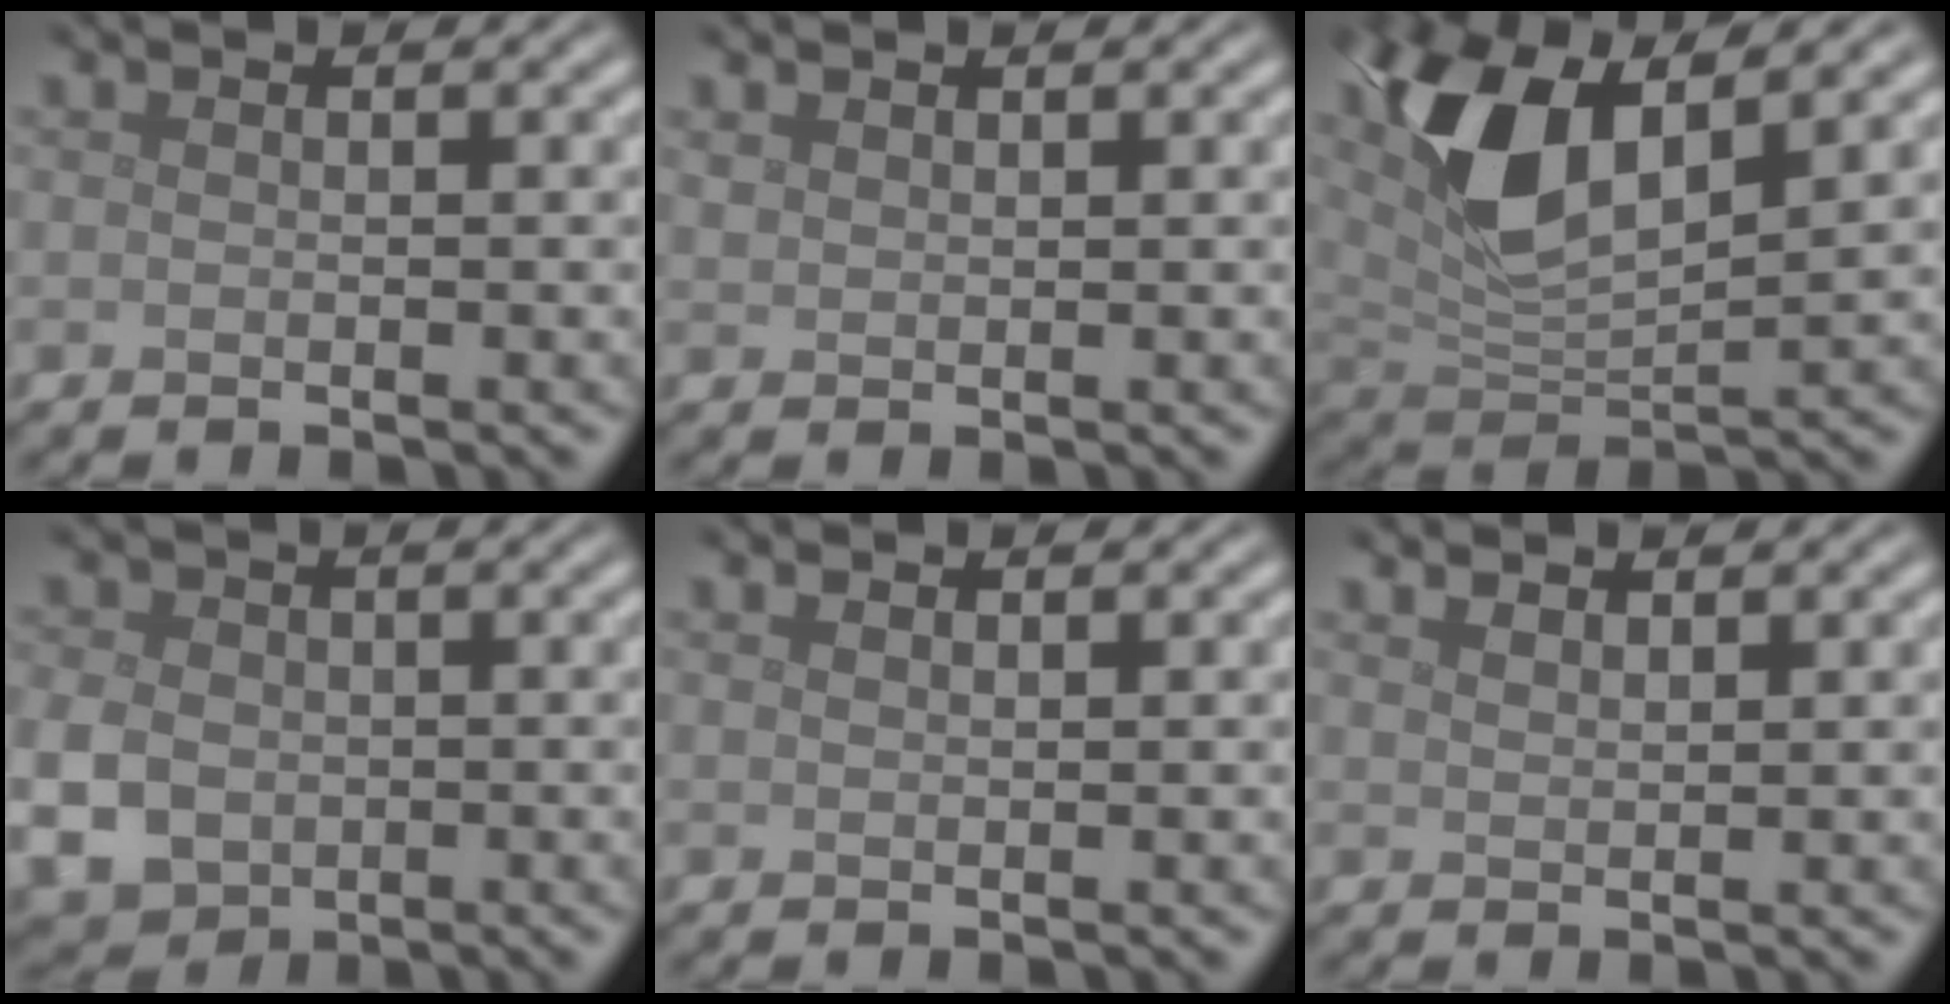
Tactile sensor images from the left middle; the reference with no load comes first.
{"total": 0.9, "force": [0.9, 0.3, 0.2], "torque": [-0.008, 0.000, 0.021]}
{"total": 8.5, "force": [3.8, 3.4, 6.8], "torque": [-0.143, 0.004, 0.069]}
{"total": 4.8, "force": [-0.9, 3.9, 2.7], "torque": [-0.073, -0.009, -0.023]}
{"total": 0.6, "force": [0.5, 0.1, 0.2], "torque": [-0.004, 0.001, 0.009]}
{"total": 1.9, "force": [1.7, 0.4, 0.7], "torque": [-0.003, 0.002, 0.017]}